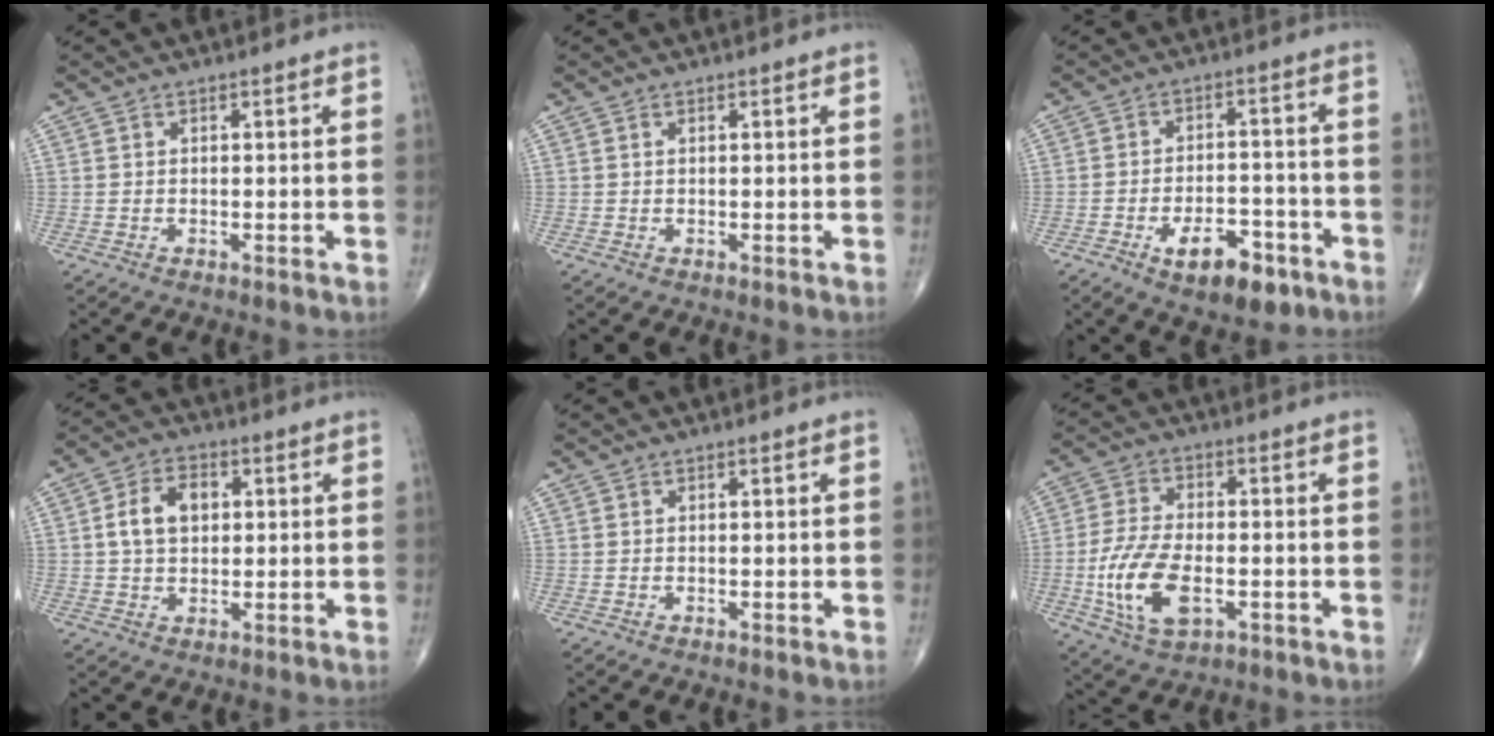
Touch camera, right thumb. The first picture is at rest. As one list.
[{"total": 0.0}, {"total": 10.3, "force": [-5.3, 5.0, 7.3], "torque": [-0.096, 0.028, -0.076]}, {"total": 7.7, "force": [1.3, 5.2, 5.5], "torque": [-0.086, 0.010, 0.019]}, {"total": 0.0}, {"total": 12.6, "force": [-3.1, 6.5, 10.3], "torque": [-0.207, 0.004, -0.053]}]